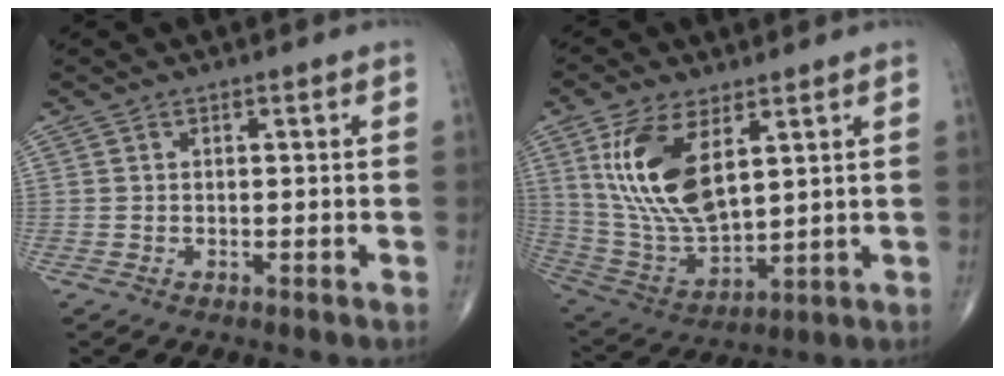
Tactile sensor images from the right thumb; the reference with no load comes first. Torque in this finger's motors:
{"motor_torque": [-0.81, 1.68, 1.50, 0.82, 0.20]}